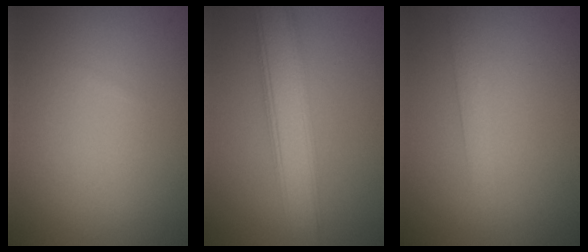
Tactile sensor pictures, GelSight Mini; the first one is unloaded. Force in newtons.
{"total": 5.9, "press": 5.8, "slide": 0.4}
{"total": 1.5, "press": 1.5, "slide": 0.1}